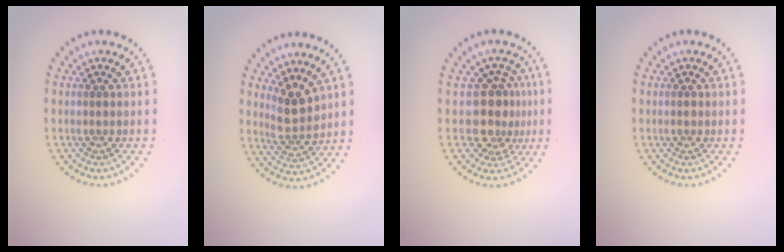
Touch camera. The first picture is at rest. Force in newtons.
{"total": 2.6, "press": 2.3, "slide": 1.3}
{"total": 3.7, "press": 3.2, "slide": 1.9}
{"total": 0.6, "press": 0.6, "slide": 0.0}